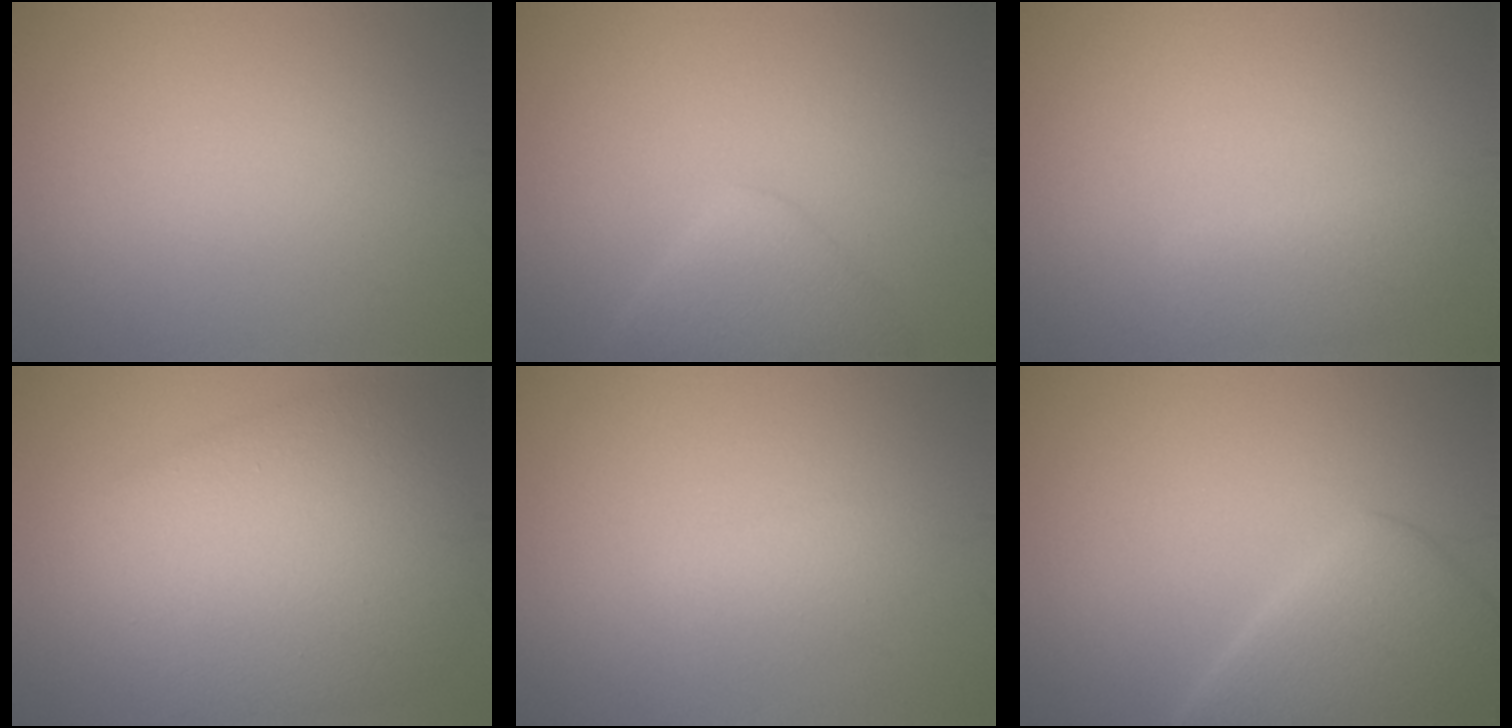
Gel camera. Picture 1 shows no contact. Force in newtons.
{"total": 3.6, "press": 3.6, "slide": 0.3}
{"total": 2.4, "press": 2.3, "slide": 0.1}
{"total": 9.0, "press": 9.0, "slide": 0.1}
{"total": 1.6, "press": 1.6, "slide": 0.1}
{"total": 6.1, "press": 6.0, "slide": 0.5}